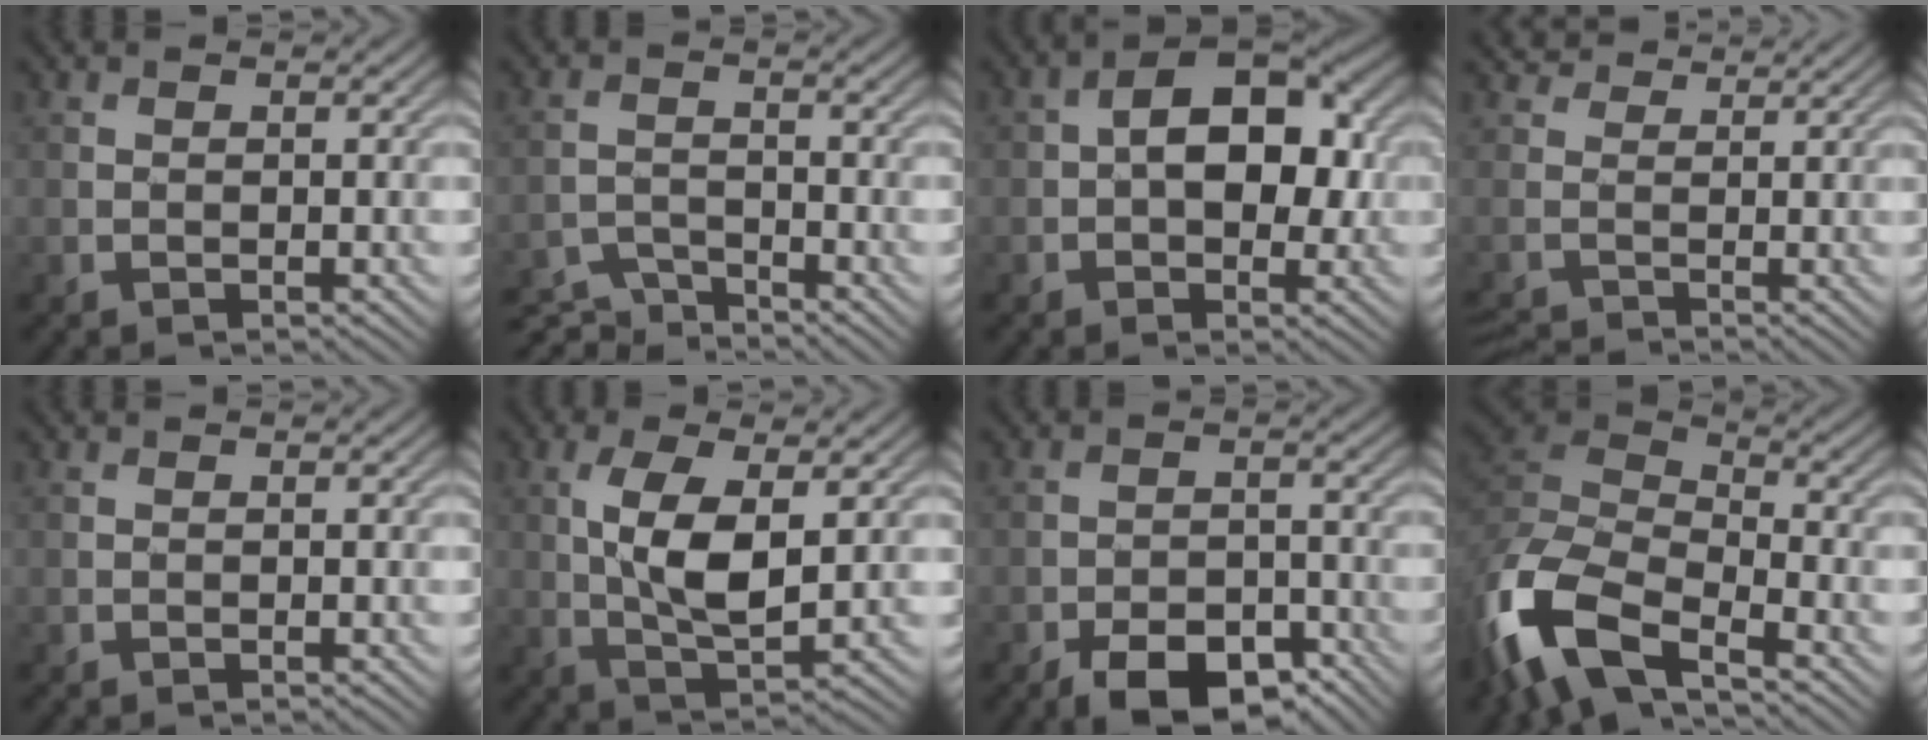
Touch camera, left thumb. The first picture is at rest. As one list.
[{"total": 4.7, "force": [-4.5, 0.9, 1.1], "torque": [-0.024, -0.007, -0.085]}, {"total": 8.9, "force": [0.7, 5.5, 7.0], "torque": [-0.090, 0.011, 0.001]}, {"total": 2.4, "force": [0.2, 2.1, 1.1], "torque": [-0.039, -0.012, -0.011]}, {"total": 0.0}, {"total": 7.7, "force": [1.3, 2.9, 7.0], "torque": [-0.147, -0.002, 0.025]}, {"total": 8.1, "force": [-5.5, 3.8, 4.6], "torque": [-0.067, -0.007, -0.090]}, {"total": 13.0, "force": [-7.6, 5.5, 9.0], "torque": [-0.210, -0.016, -0.161]}]